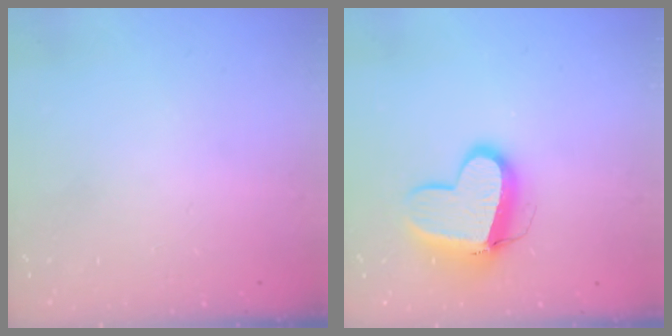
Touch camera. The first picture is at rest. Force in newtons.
{"total": 12.4, "press": 12.3, "slide": 1.7}